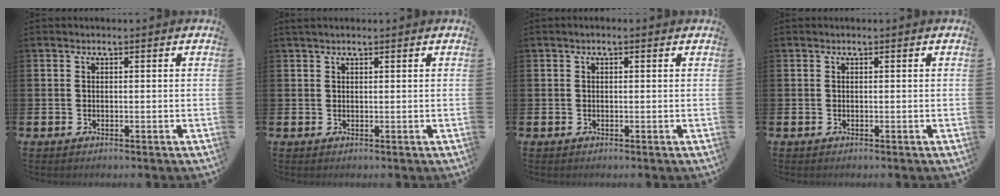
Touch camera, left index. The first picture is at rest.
{"total": 1.1, "force": [1.0, 0.2, 0.4], "torque": [-0.006, 0.001, 0.017]}
{"total": 0.7, "force": [0.5, 0.1, 0.4], "torque": [-0.005, 0.001, 0.009]}
{"total": 0.0}